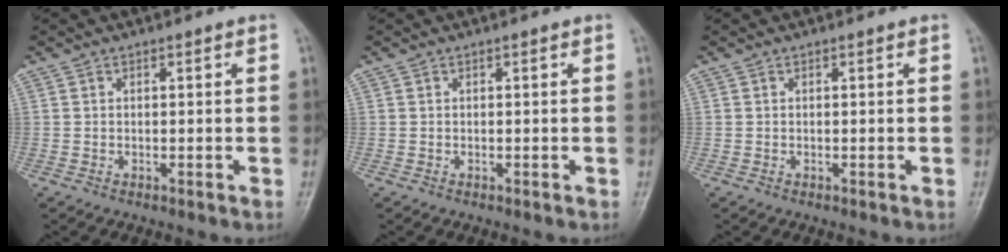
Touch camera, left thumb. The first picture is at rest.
{"total": 0.0}
{"total": 0.0}